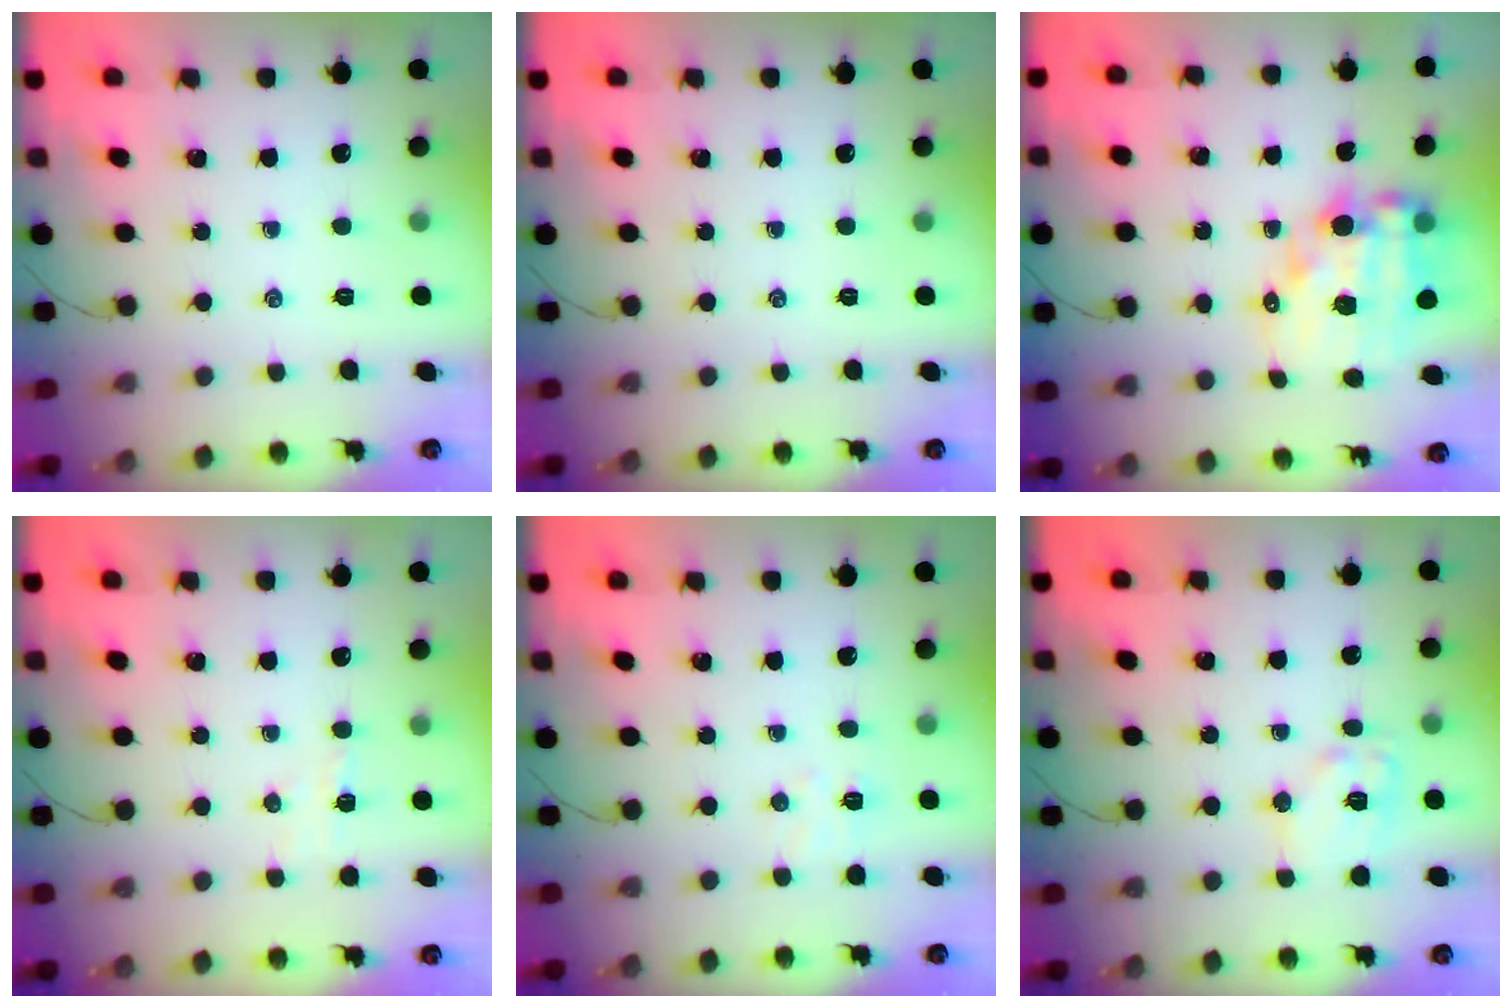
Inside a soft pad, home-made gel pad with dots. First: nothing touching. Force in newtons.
{"total": 0.0}
{"total": 14.0, "press": 13.6, "slide": 3.5}
{"total": 2.5, "press": 2.4, "slide": 0.7}
{"total": 4.6, "press": 4.4, "slide": 1.2}
{"total": 10.3, "press": 10.2, "slide": 1.4}